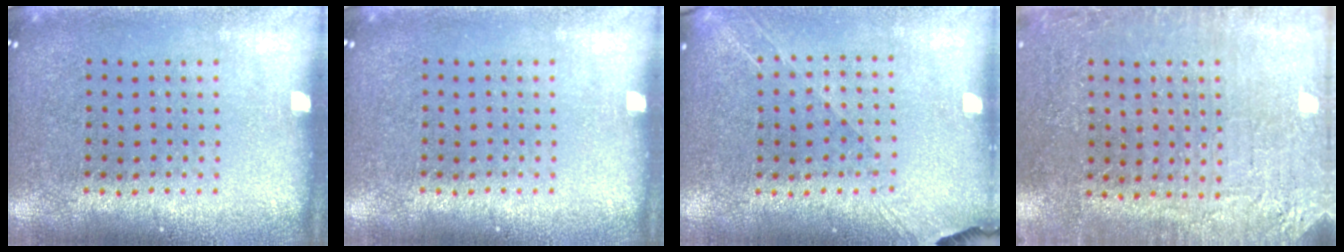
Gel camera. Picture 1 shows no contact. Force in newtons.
{"total": 0.0}
{"total": 1.3, "press": 1.2, "slide": 0.6}
{"total": 2.8, "press": 2.8, "slide": 0.4}